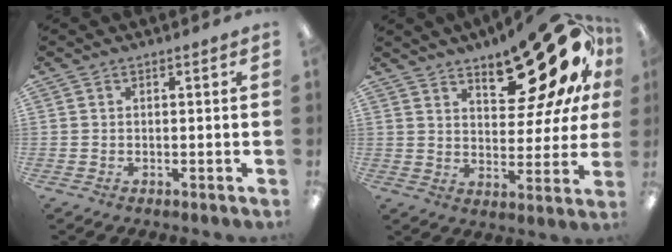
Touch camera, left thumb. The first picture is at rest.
{"total": 20.9, "force": [14.0, 8.7, 12.8], "torque": [-0.169, -0.094, 0.233]}